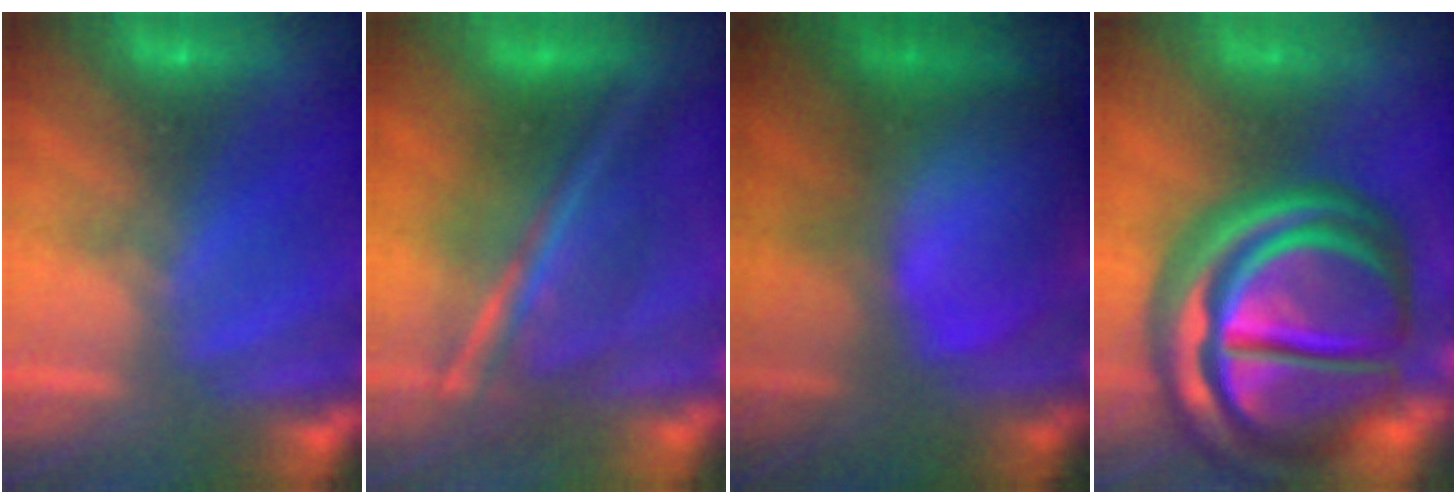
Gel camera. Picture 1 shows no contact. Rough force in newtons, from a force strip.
{"total": 7.8}
{"total": 10.8}
{"total": 5.6}